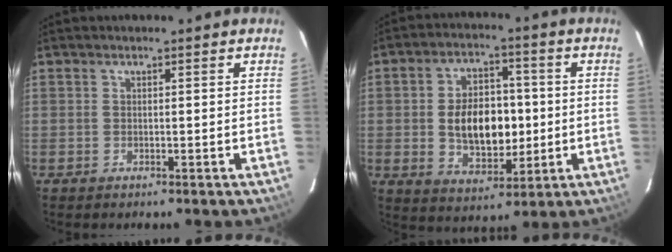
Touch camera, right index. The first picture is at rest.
{"total": 12.3, "force": [-0.6, 7.7, 9.7], "torque": [-0.173, 0.017, 0.005]}